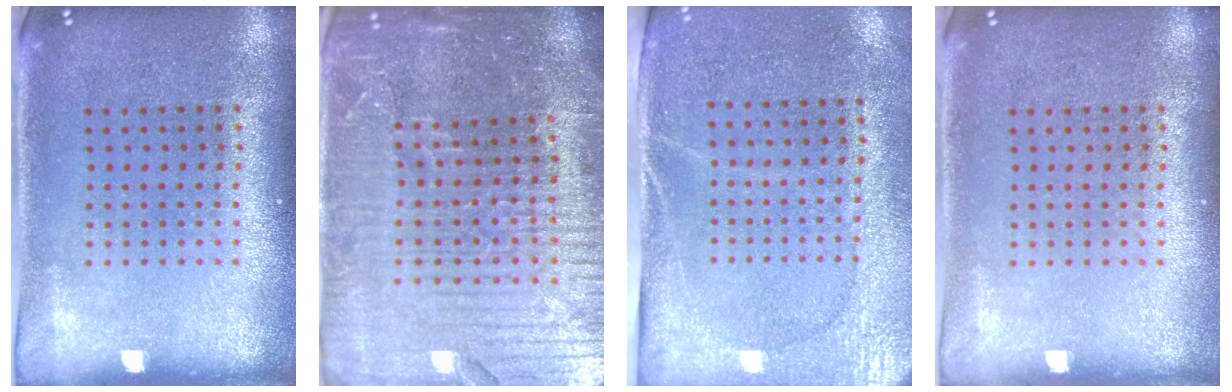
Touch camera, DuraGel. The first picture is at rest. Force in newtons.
{"total": 6.1, "press": 5.4, "slide": 2.8}
{"total": 2.7, "press": 2.3, "slide": 1.4}
{"total": 0.0}